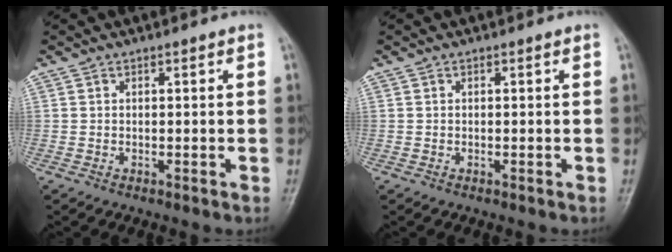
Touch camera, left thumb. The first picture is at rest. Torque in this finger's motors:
{"motor_torque": [-0.01, 0.01, -0.02, -0.01, 0.00]}